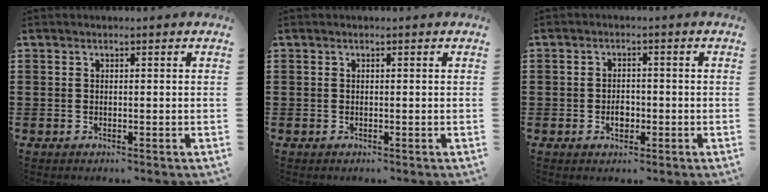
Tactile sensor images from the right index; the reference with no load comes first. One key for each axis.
{"total": 0.0}
{"total": 2.4, "fx": -0.7, "fy": 1.6, "fz": 1.7, "tx": -0.025, "ty": -0.002, "tz": -0.014}